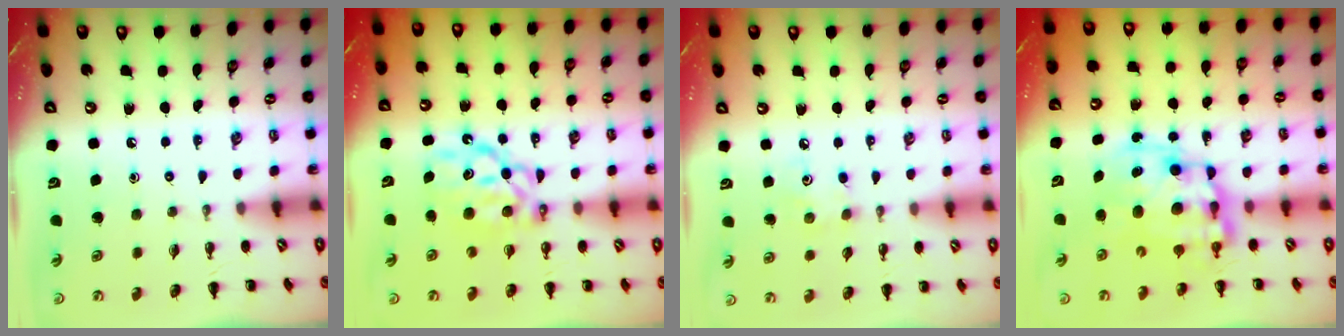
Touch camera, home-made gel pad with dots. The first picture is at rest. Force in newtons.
{"total": 8.0, "press": 7.9, "slide": 1.1}
{"total": 4.3, "press": 4.2, "slide": 0.9}
{"total": 12.2, "press": 11.8, "slide": 3.0}